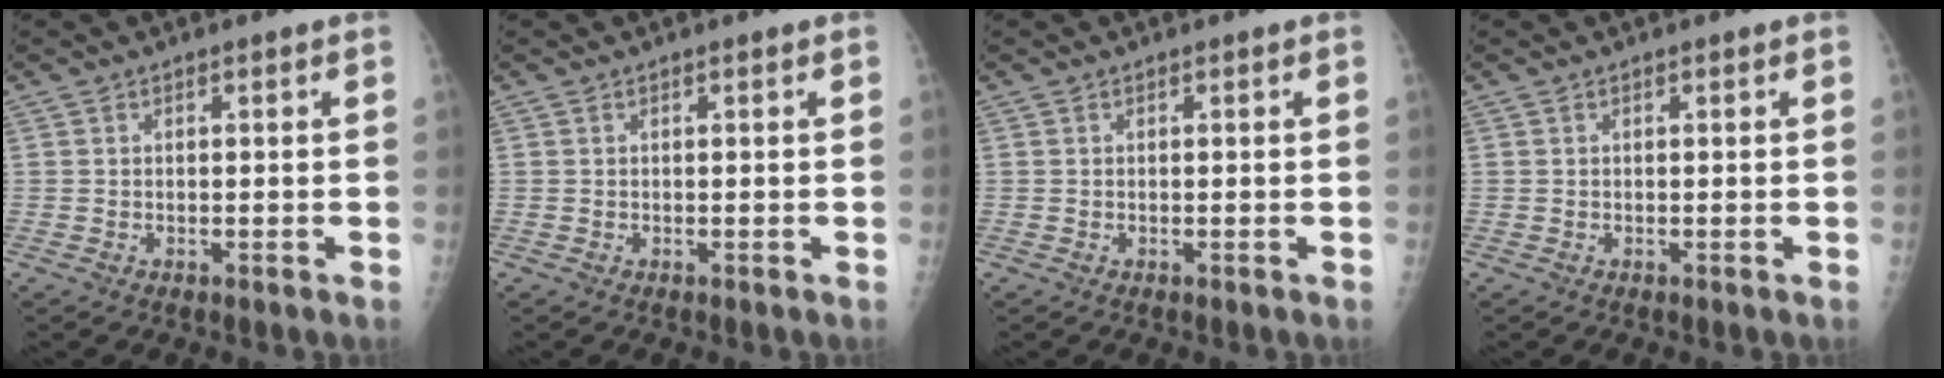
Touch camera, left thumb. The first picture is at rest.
{"total": 0.0}
{"total": 0.0}
{"total": 0.0}